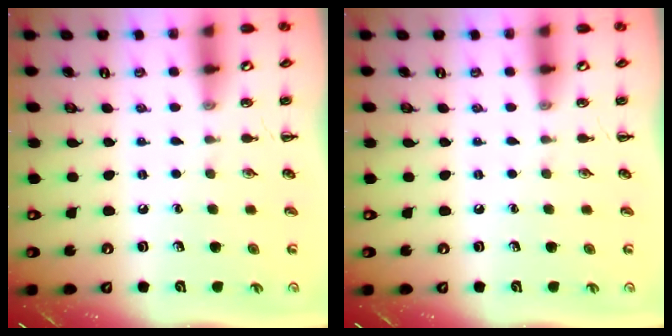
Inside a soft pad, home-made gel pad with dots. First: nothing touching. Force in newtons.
{"total": 0.0}